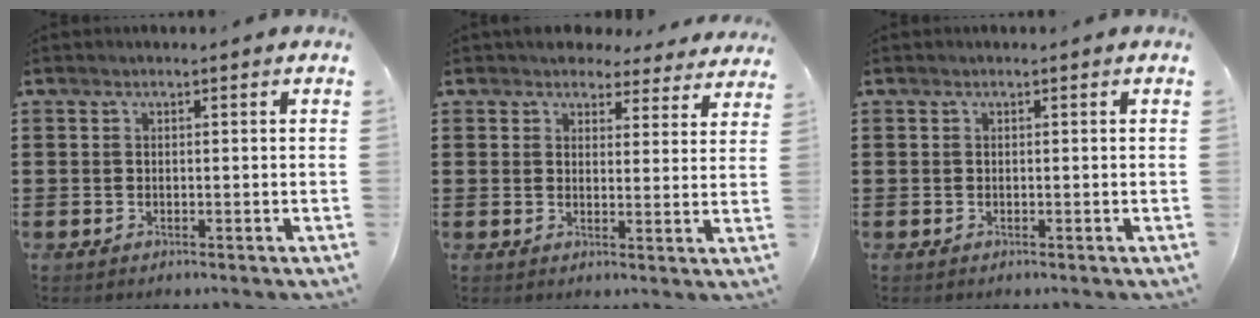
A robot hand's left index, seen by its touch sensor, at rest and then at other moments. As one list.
[{"total": 4.3, "force": [4.0, 1.4, 0.8], "torque": [-0.025, -0.012, 0.072]}, {"total": 0.0}]